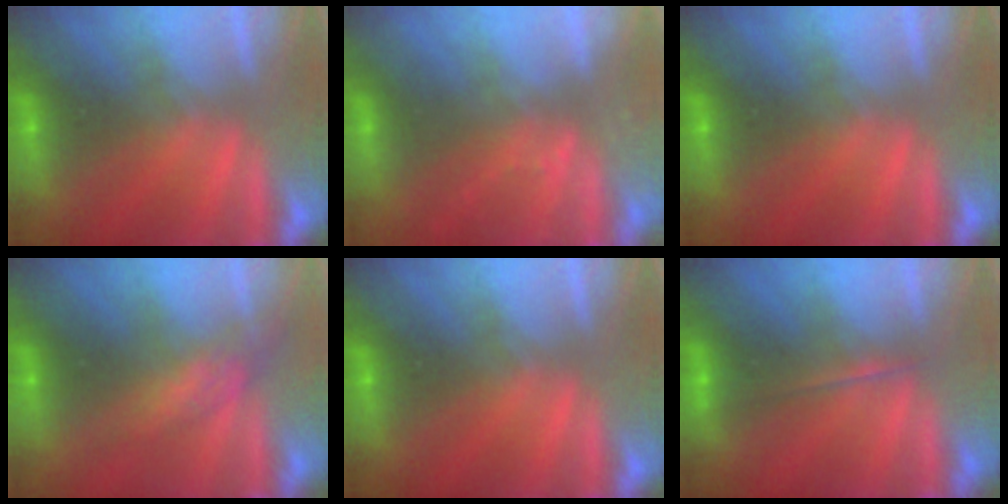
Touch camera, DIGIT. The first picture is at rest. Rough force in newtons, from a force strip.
{"total": 2.2}
{"total": 0.0}
{"total": 2.7}
{"total": 0.0}
{"total": 1.8}